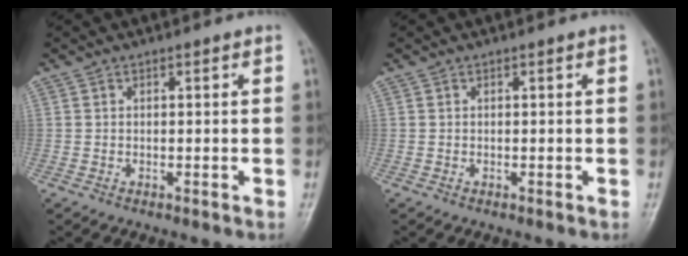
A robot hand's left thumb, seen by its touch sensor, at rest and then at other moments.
{"total": 0.0}